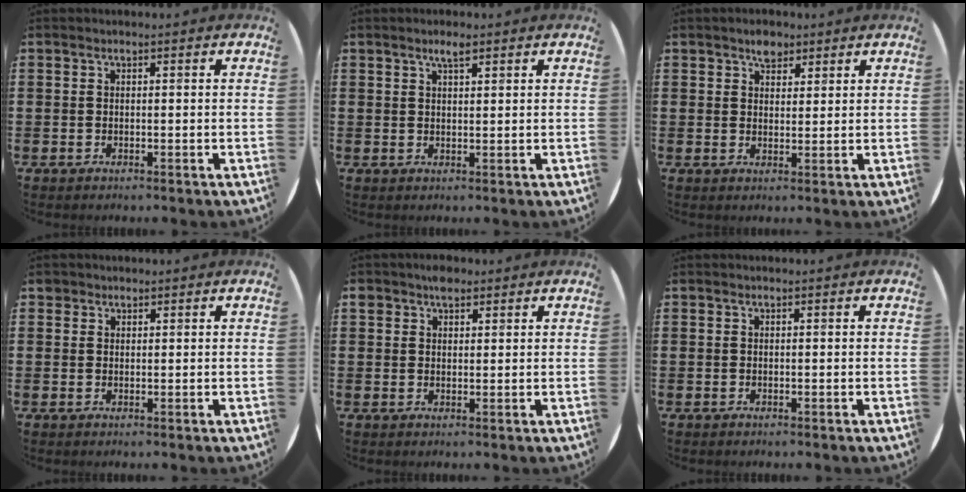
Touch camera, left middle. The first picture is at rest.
{"total": 2.1, "force": [1.7, 0.4, 1.2], "torque": [-0.025, 0.005, 0.029]}
{"total": 2.6, "force": [2.1, 1.5, 0.7], "torque": [0.002, -0.003, 0.036]}
{"total": 1.1, "force": [1.0, 0.6, 0.0], "torque": [-0.001, 0.003, 0.019]}
{"total": 2.5, "force": [2.0, 1.4, 0.6], "torque": [-0.005, 0.003, 0.036]}
{"total": 0.0}